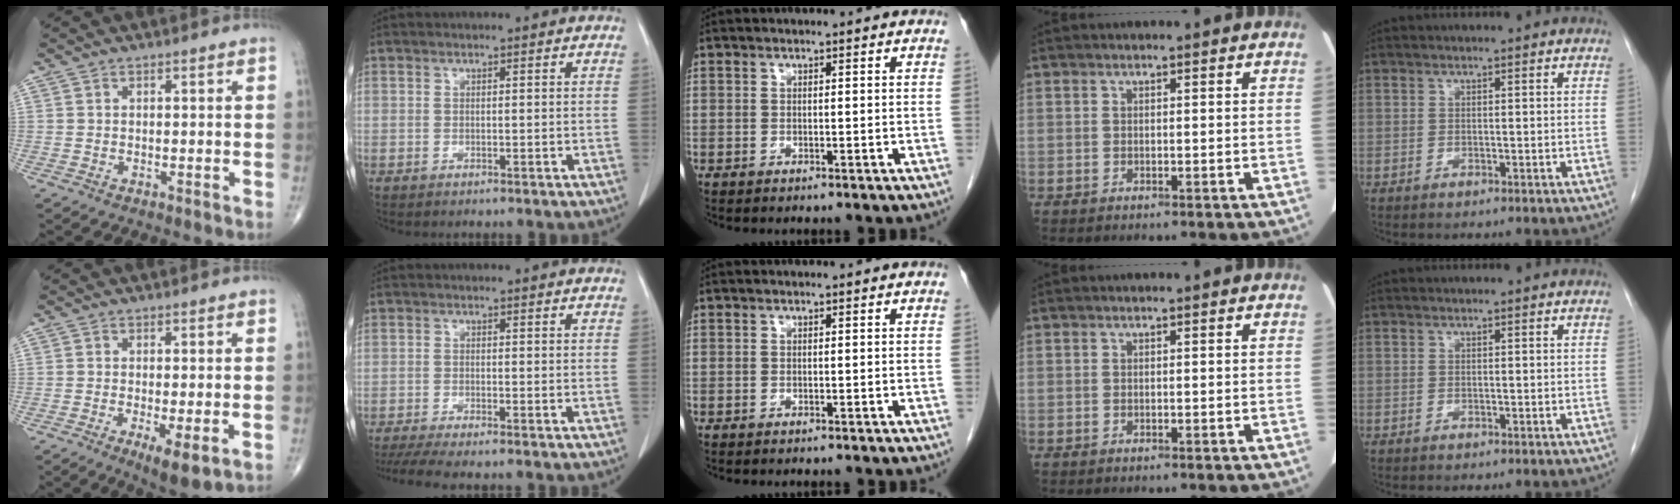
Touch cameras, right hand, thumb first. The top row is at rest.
{"thumb": {"total": 6.0, "force": [-2.0, 1.6, 5.4], "torque": [-0.091, -0.018, -0.030]}, "index": {"total": 7.2, "force": [-6.0, 0.2, 3.9], "torque": [-0.057, -0.015, -0.097]}}